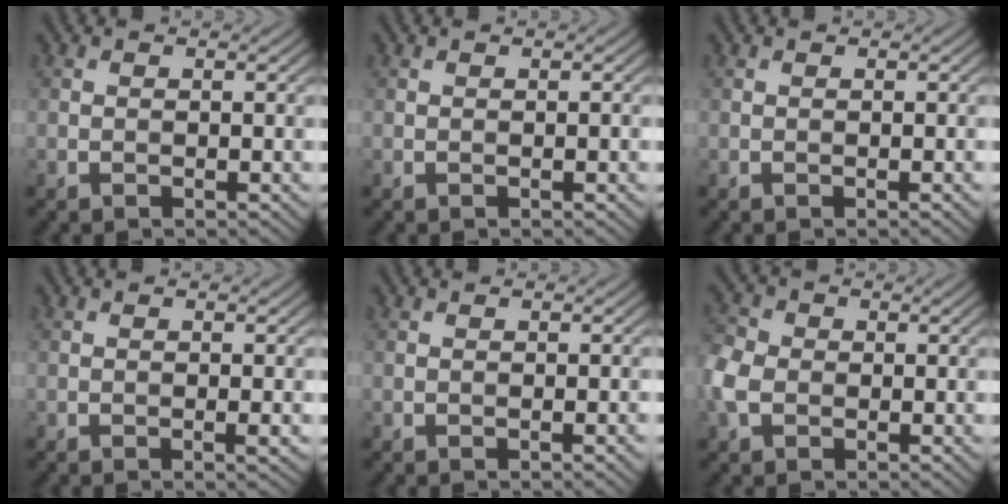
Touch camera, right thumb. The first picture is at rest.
{"total": 0.0}
{"total": 0.0}
{"total": 0.9, "force": [-0.2, 0.0, 0.9], "torque": [-0.016, 0.000, -0.007]}
{"total": 0.6, "force": [-0.2, 0.0, 0.6], "torque": [-0.008, 0.001, -0.004]}
{"total": 5.2, "force": [-1.2, 4.0, 3.2], "torque": [-0.095, 0.003, -0.035]}